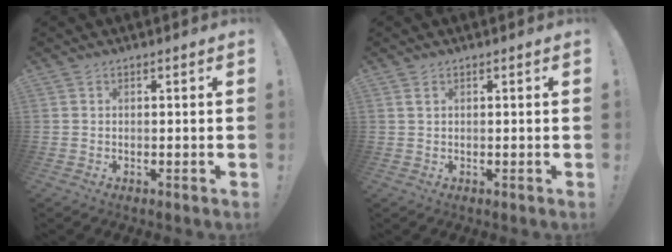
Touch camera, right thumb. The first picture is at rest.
{"total": 1.3, "force": [0.8, 0.3, 1.1], "torque": [-0.028, 0.003, 0.015]}